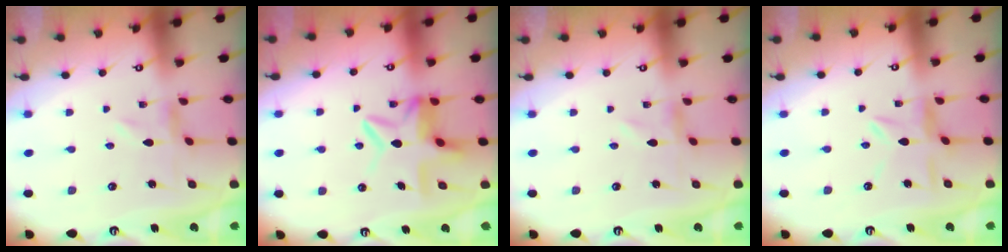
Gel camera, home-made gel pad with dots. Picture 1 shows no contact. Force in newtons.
{"total": 9.7, "press": 9.7, "slide": 1.0}
{"total": 0.0}
{"total": 6.3, "press": 6.2, "slide": 0.6}